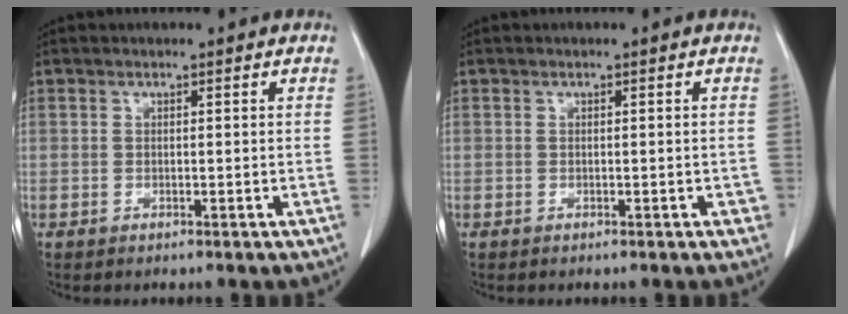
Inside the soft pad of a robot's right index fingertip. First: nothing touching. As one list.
[{"total": 1.0, "force": [-0.4, 0.5, 0.7], "torque": [-0.003, 0.001, -0.003]}]